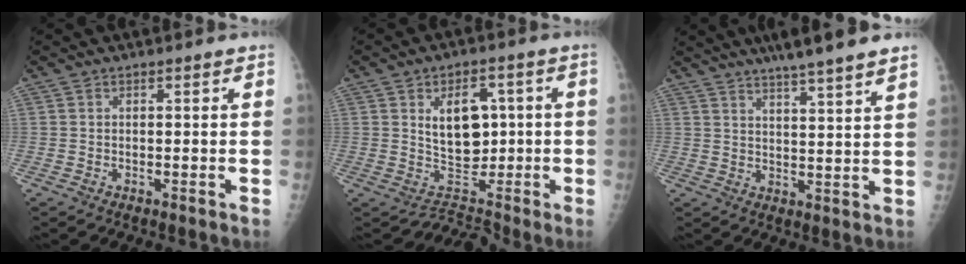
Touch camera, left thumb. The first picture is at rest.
{"total": 9.4, "force": [0.1, 7.2, 6.0], "torque": [-0.053, 0.011, 0.012]}
{"total": 11.9, "force": [9.4, 0.6, 7.2], "torque": [-0.100, -0.023, 0.127]}